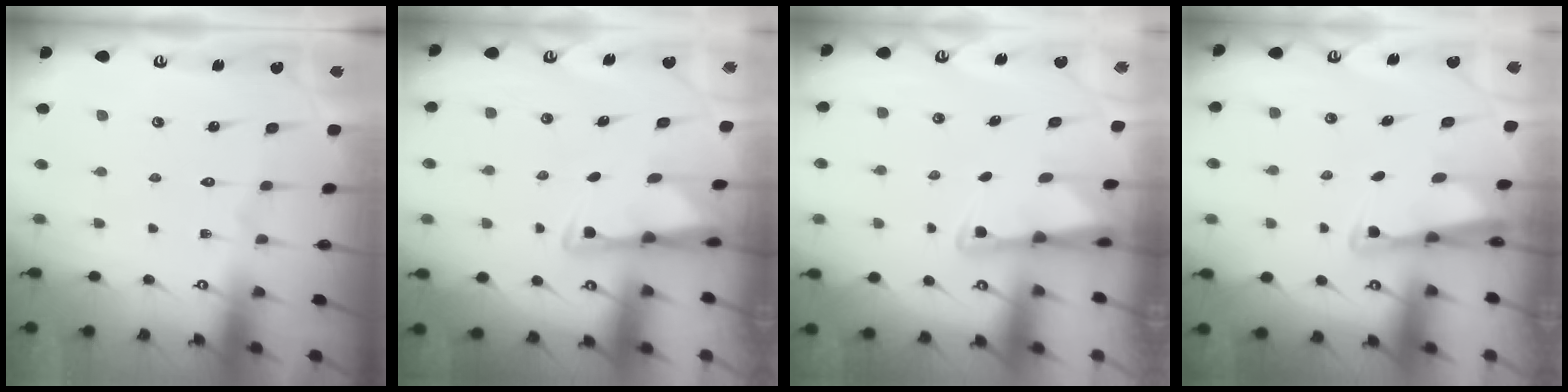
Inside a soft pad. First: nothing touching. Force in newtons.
{"total": 3.0, "press": 2.9, "slide": 0.5}
{"total": 2.3, "press": 2.2, "slide": 0.5}
{"total": 2.4, "press": 2.4, "slide": 0.5}